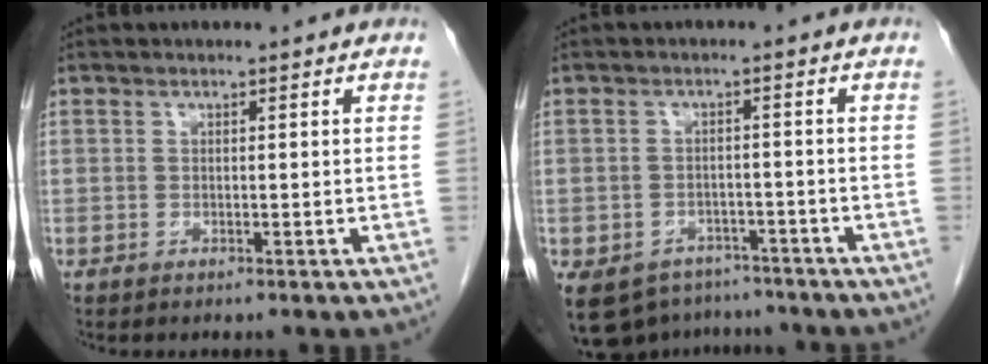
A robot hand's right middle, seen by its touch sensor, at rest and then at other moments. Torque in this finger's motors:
{"motor_torque": [1.19, -0.95, 0.62, 0.12]}